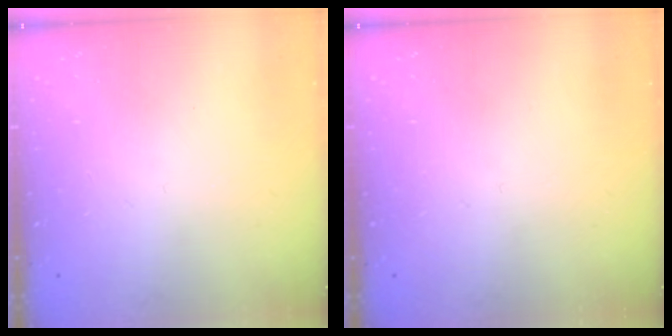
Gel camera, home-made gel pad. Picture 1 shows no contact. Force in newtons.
{"total": 0.0}